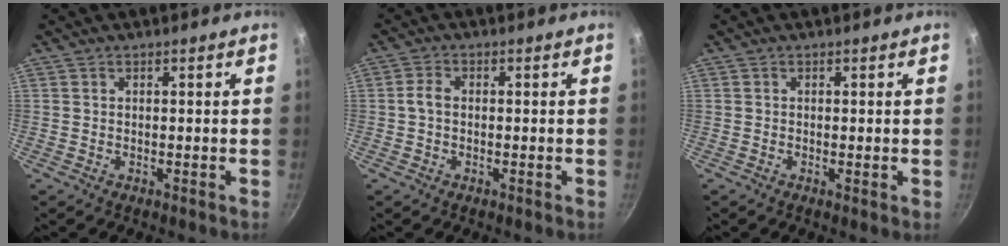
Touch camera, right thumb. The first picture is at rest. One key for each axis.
{"total": 2.5, "fx": -0.2, "fy": 1.7, "fz": 1.9, "tx": -0.034, "ty": 0.006, "tz": -0.009}
{"total": 0.9, "fx": -0.1, "fy": 0.2, "fz": 0.9, "tx": -0.020, "ty": -0.005, "tz": -0.004}